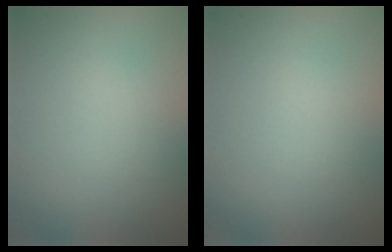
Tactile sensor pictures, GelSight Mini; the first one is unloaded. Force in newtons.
{"total": 0.0}